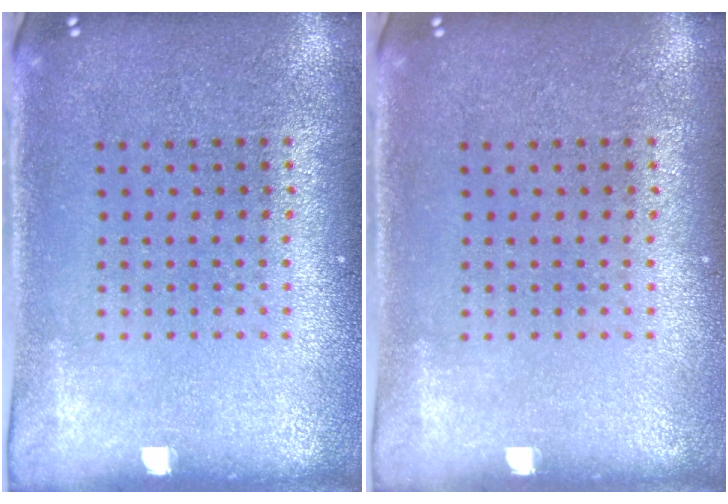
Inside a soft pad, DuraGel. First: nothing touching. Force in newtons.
{"total": 0.0}